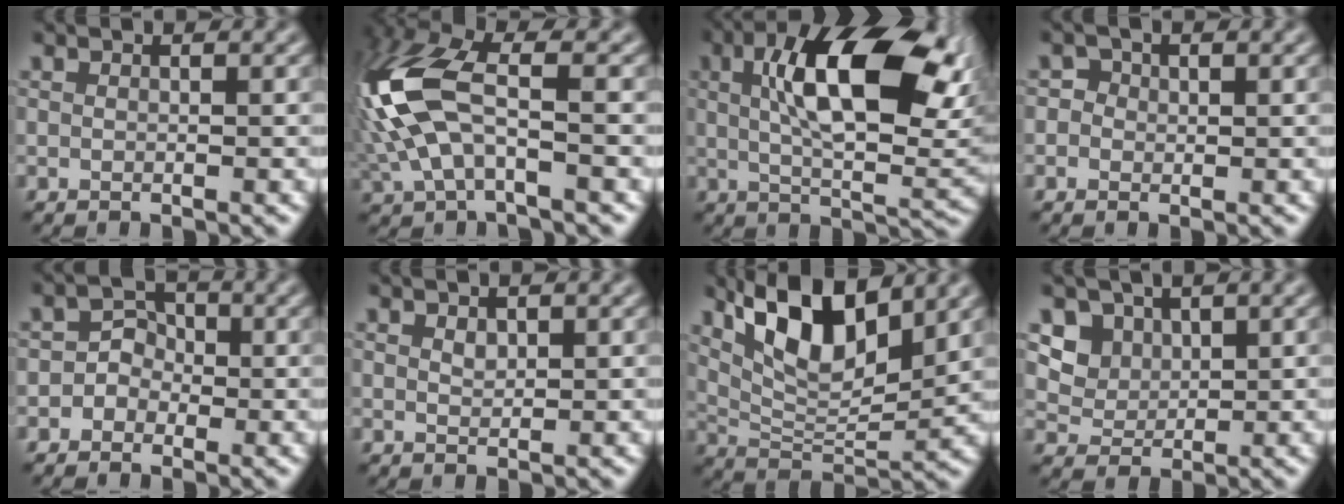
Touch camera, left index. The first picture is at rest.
{"total": 9.5, "force": [-0.1, 4.5, 8.4], "torque": [-0.202, 0.021, -0.019]}
{"total": 13.3, "force": [3.4, 5.7, 11.5], "torque": [-0.164, 0.008, 0.050]}
{"total": 1.1, "force": [0.1, 1.0, 0.4], "torque": [-0.004, -0.002, -0.001]}
{"total": 2.3, "force": [-0.7, 2.1, 0.7], "torque": [0.016, 0.009, -0.026]}
{"total": 1.0, "force": [0.6, 0.5, 0.6], "torque": [-0.014, 0.000, 0.013]}
{"total": 9.2, "force": [4.8, 3.7, 6.9], "torque": [-0.126, 0.002, 0.090]}
{"total": 2.8, "force": [1.4, 2.2, 1.1], "torque": [-0.031, -0.014, 0.035]}